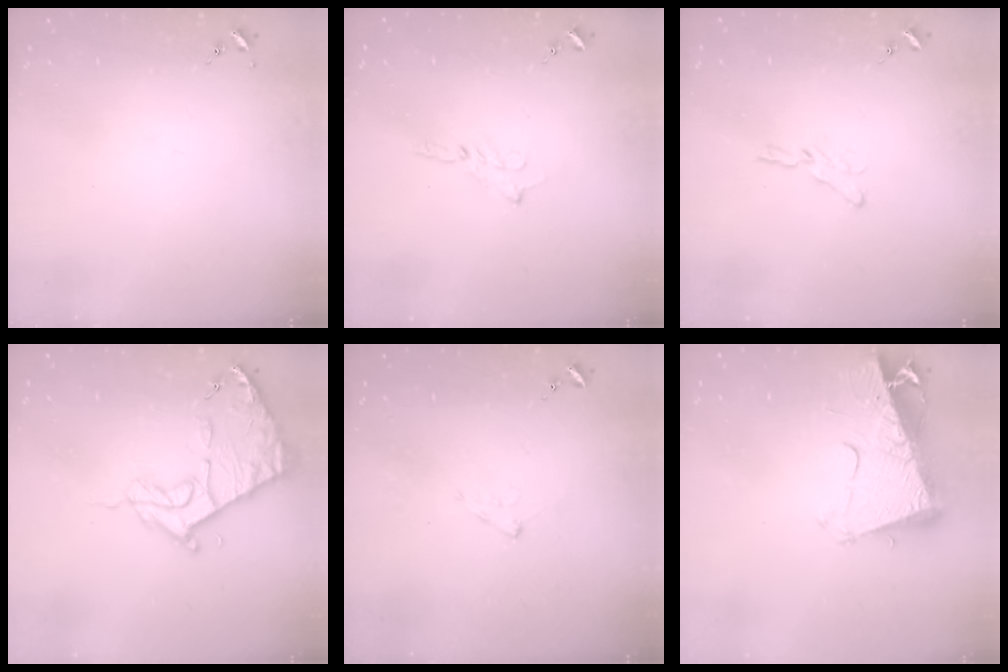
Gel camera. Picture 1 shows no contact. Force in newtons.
{"total": 1.8, "press": 1.8, "slide": 0.2}
{"total": 5.3, "press": 5.2, "slide": 0.6}
{"total": 13.2, "press": 13.1, "slide": 1.4}
{"total": 5.4, "press": 5.4, "slide": 0.5}
{"total": 14.0, "press": 13.9, "slide": 1.6}